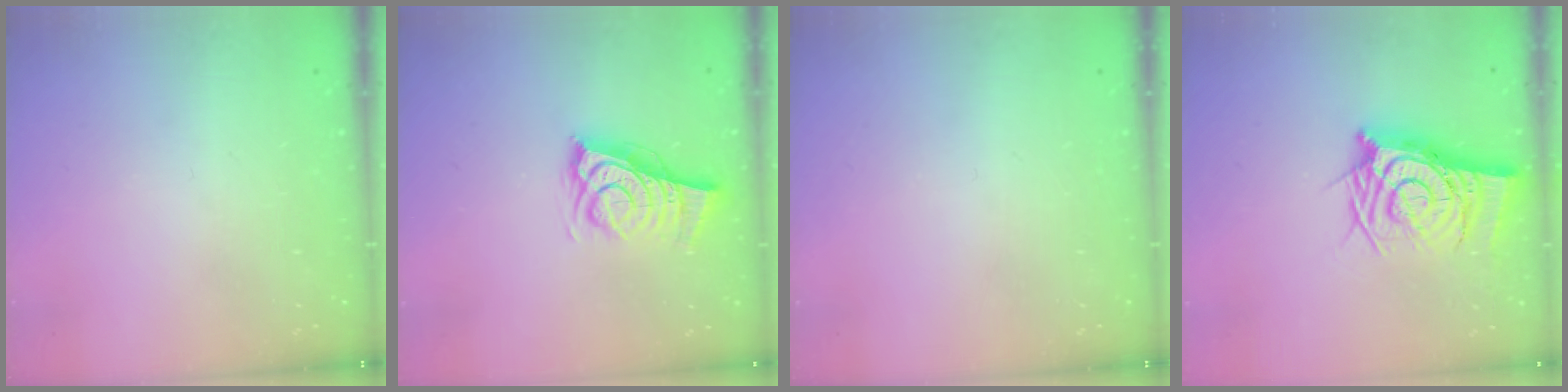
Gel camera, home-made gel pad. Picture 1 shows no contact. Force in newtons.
{"total": 8.7, "press": 8.5, "slide": 1.6}
{"total": 0.0}
{"total": 13.6, "press": 13.5, "slide": 1.5}